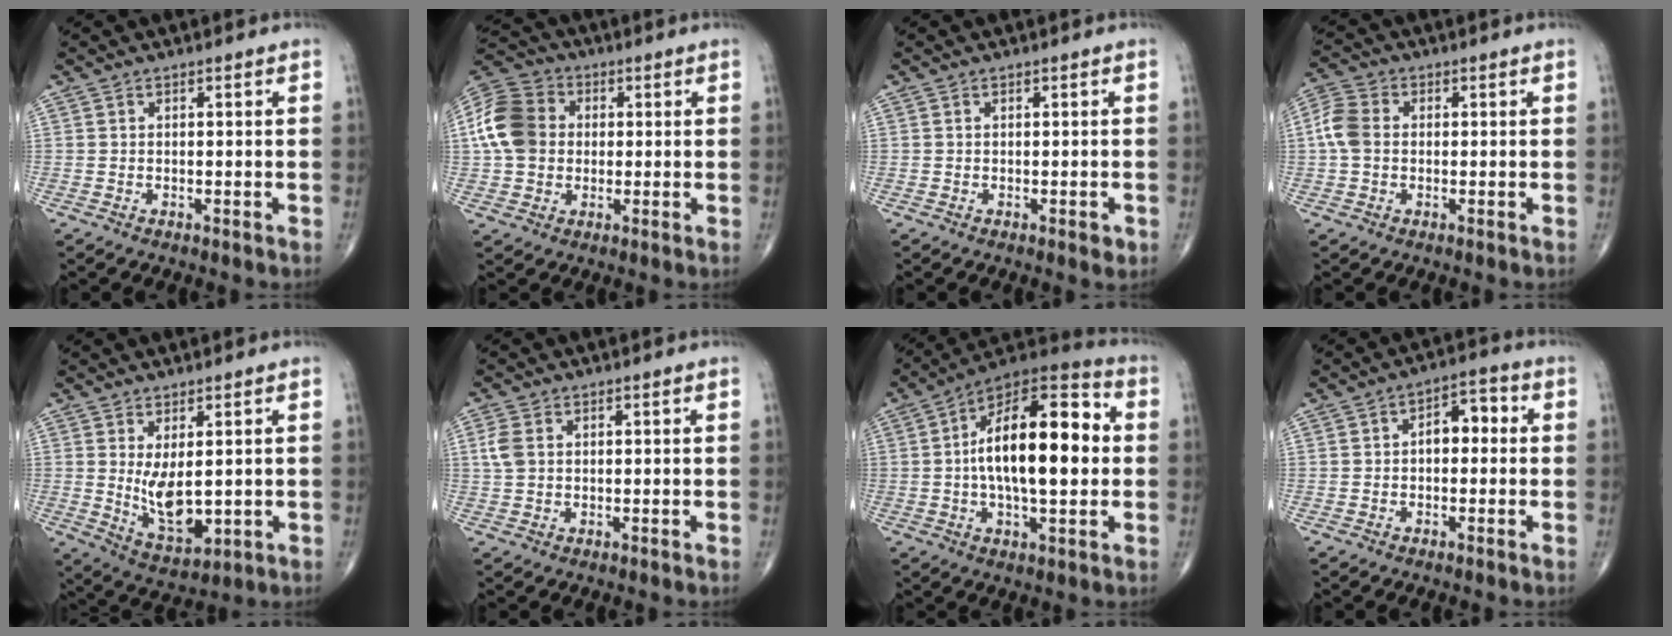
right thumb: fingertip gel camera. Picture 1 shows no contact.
{"total": 12.3, "force": [1.1, 9.9, 7.2], "torque": [-0.132, 0.024, 0.010]}
{"total": 1.3, "force": [-0.4, 0.5, 1.1], "torque": [-0.014, -0.002, -0.003]}
{"total": 5.9, "force": [0.1, 4.3, 3.9], "torque": [-0.093, 0.017, -0.006]}
{"total": 8.4, "force": [0.7, 3.9, 7.4], "torque": [-0.113, -0.022, 0.031]}
{"total": 3.4, "force": [0.7, 2.4, 2.3], "torque": [-0.061, 0.006, 0.015]}
{"total": 21.1, "force": [1.1, 9.0, 19.1], "torque": [-0.289, 0.027, 0.006]}
{"total": 5.7, "force": [0.2, 3.5, 4.5], "torque": [-0.046, 0.023, -0.008]}